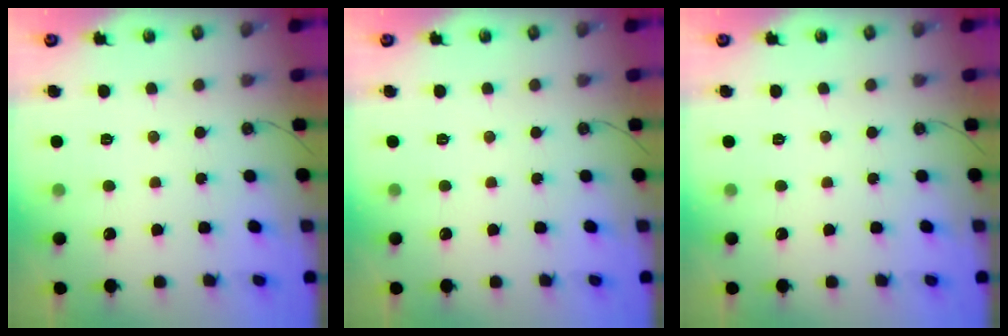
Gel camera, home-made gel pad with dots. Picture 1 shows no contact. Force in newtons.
{"total": 0.0}
{"total": 0.0}